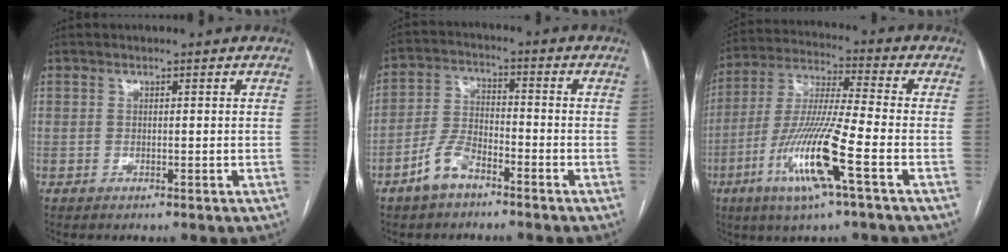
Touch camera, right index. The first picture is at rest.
{"total": 6.5, "force": [-4.3, 2.9, 3.9], "torque": [-0.092, 0.009, -0.083]}
{"total": 14.5, "force": [-5.8, 0.0, 13.3], "torque": [-0.272, -0.015, -0.113]}